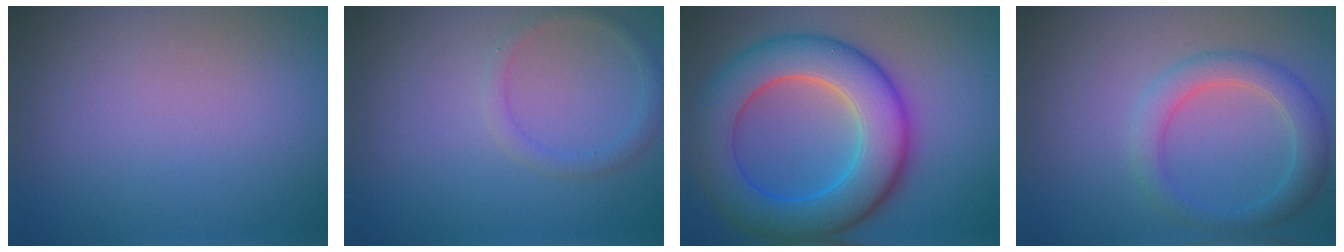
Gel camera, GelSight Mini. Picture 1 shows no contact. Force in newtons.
{"total": 1.4, "press": 1.4, "slide": 0.1}
{"total": 9.5, "press": 9.5, "slide": 0.6}
{"total": 3.2, "press": 3.2, "slide": 0.3}